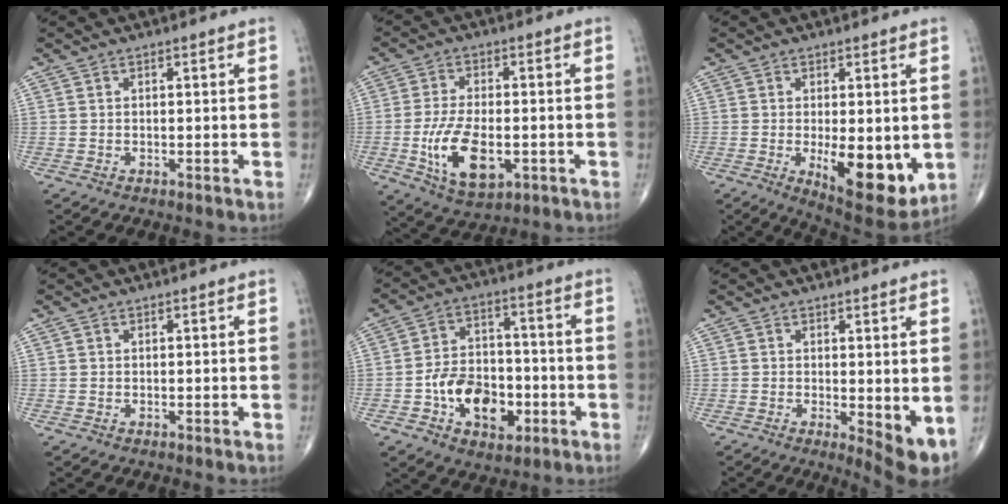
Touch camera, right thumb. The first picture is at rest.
{"total": 12.2, "force": [-2.9, 6.1, 10.1], "torque": [-0.184, -0.004, -0.043]}
{"total": 13.0, "force": [-2.3, 5.2, 11.7], "torque": [-0.149, -0.028, -0.018]}
{"total": 0.0}
{"total": 13.8, "force": [-4.3, 9.1, 9.5], "torque": [-0.120, 0.030, -0.068]}
{"total": 5.3, "force": [-0.1, 1.7, 5.1], "torque": [-0.069, -0.016, 0.001]}